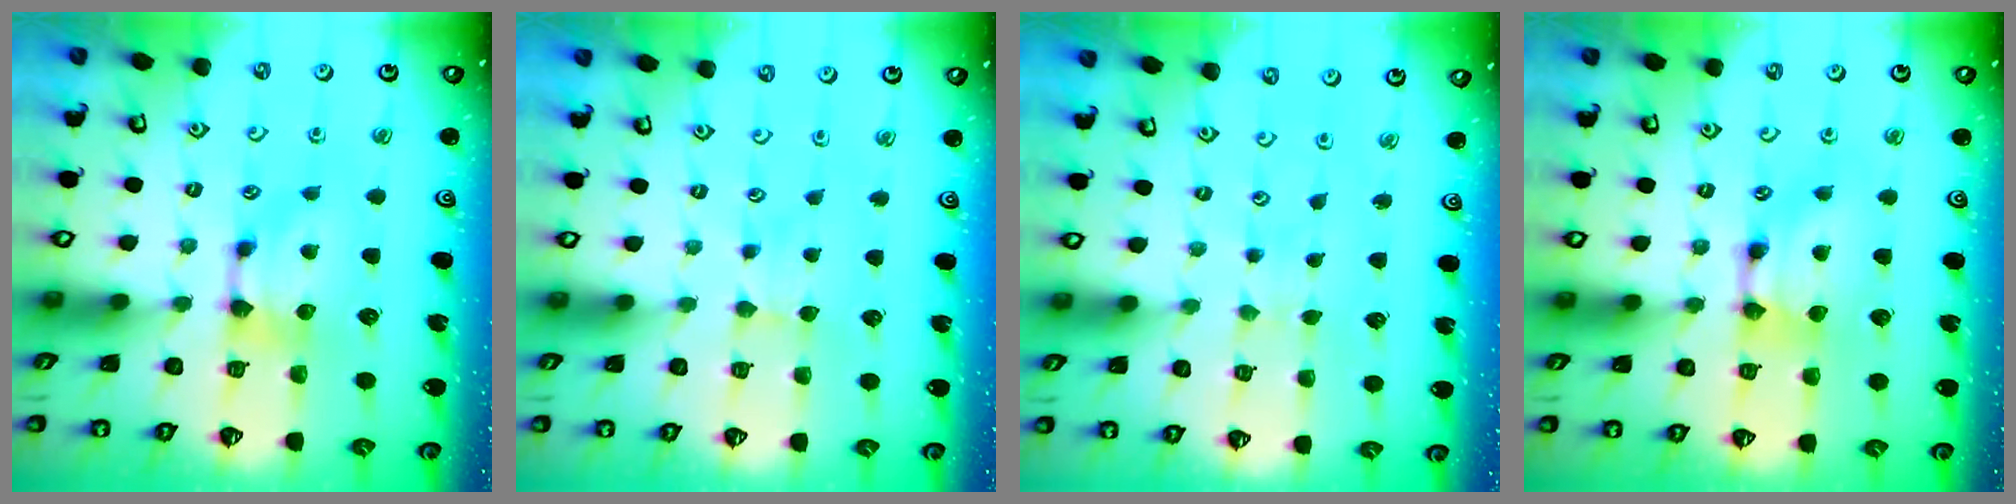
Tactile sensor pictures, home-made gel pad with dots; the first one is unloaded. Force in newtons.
{"total": 2.4, "press": 2.3, "slide": 0.5}
{"total": 4.5, "press": 4.5, "slide": 0.1}
{"total": 2.0, "press": 2.0, "slide": 0.1}